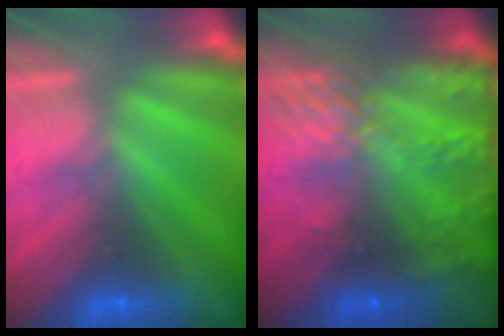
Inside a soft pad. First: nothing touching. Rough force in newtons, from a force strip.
{"total": 8.4}